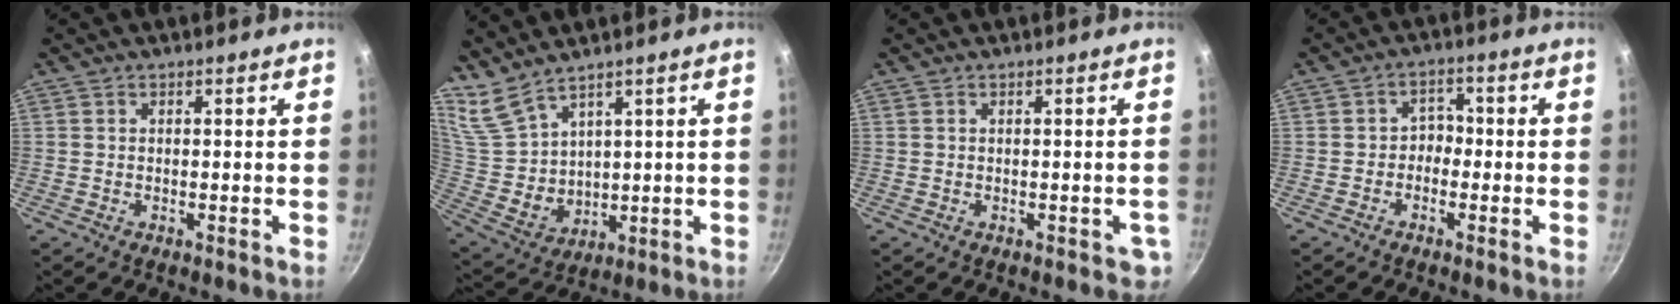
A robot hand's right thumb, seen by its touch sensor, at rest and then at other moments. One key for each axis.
{"total": 8.6, "fx": 6.6, "fy": 3.8, "fz": 4.0, "tx": -0.064, "ty": -0.054, "tz": 0.156}
{"total": 2.1, "fx": -0.5, "fy": 1.3, "fz": 1.5, "tx": -0.003, "ty": 0.006, "tz": -0.003}
{"total": 3.2, "fx": -1.0, "fy": 2.6, "fz": 1.6, "tx": 0.002, "ty": 0.021, "tz": -0.025}